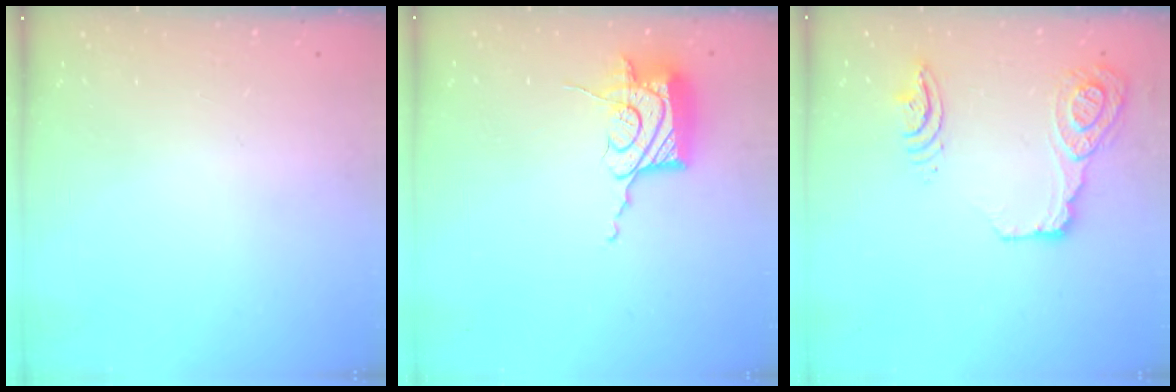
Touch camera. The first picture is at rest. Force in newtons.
{"total": 17.2, "press": 17.1, "slide": 0.7}
{"total": 30.8, "press": 21.2, "slide": 22.4}